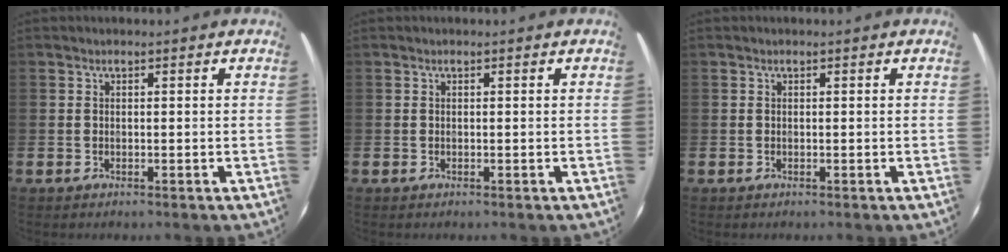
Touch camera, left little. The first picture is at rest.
{"total": 0.0}
{"total": 0.0}